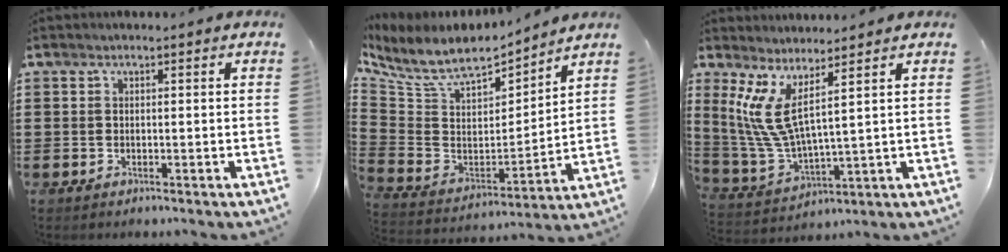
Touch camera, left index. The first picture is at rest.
{"total": 8.1, "force": [6.7, 2.6, 3.6], "torque": [-0.105, -0.045, 0.115]}
{"total": 8.2, "force": [4.4, 1.7, 6.7], "torque": [-0.173, -0.033, 0.073]}